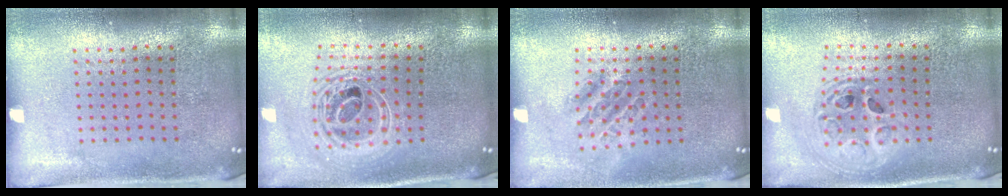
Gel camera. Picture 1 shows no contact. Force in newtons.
{"total": 2.3, "press": 1.8, "slide": 1.4}
{"total": 1.1, "press": 0.9, "slide": 0.5}
{"total": 2.0, "press": 1.6, "slide": 1.2}